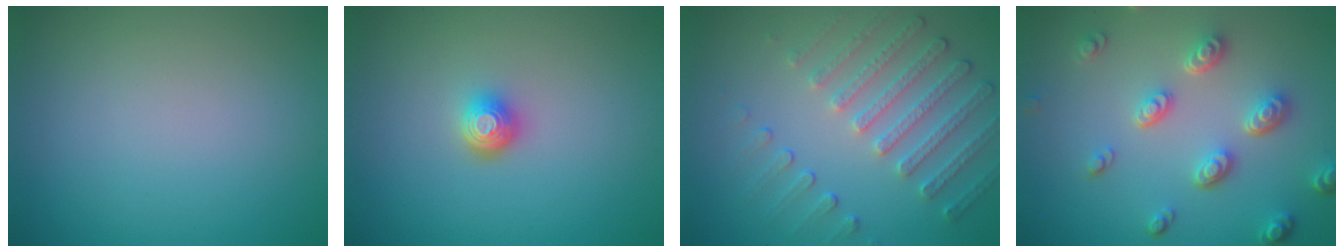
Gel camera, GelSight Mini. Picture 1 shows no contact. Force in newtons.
{"total": 1.9, "press": 1.4, "slide": 1.4}
{"total": 4.9, "press": 3.7, "slide": 3.3}
{"total": 4.5, "press": 3.6, "slide": 2.8}